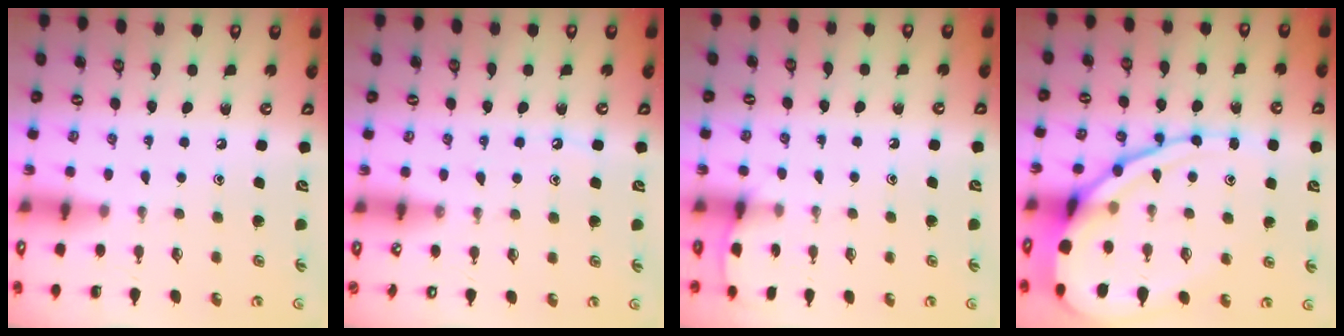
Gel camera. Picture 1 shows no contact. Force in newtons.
{"total": 6.1, "press": 6.1, "slide": 0.5}
{"total": 3.7, "press": 3.7, "slide": 0.4}
{"total": 16.7, "press": 16.6, "slide": 1.8}